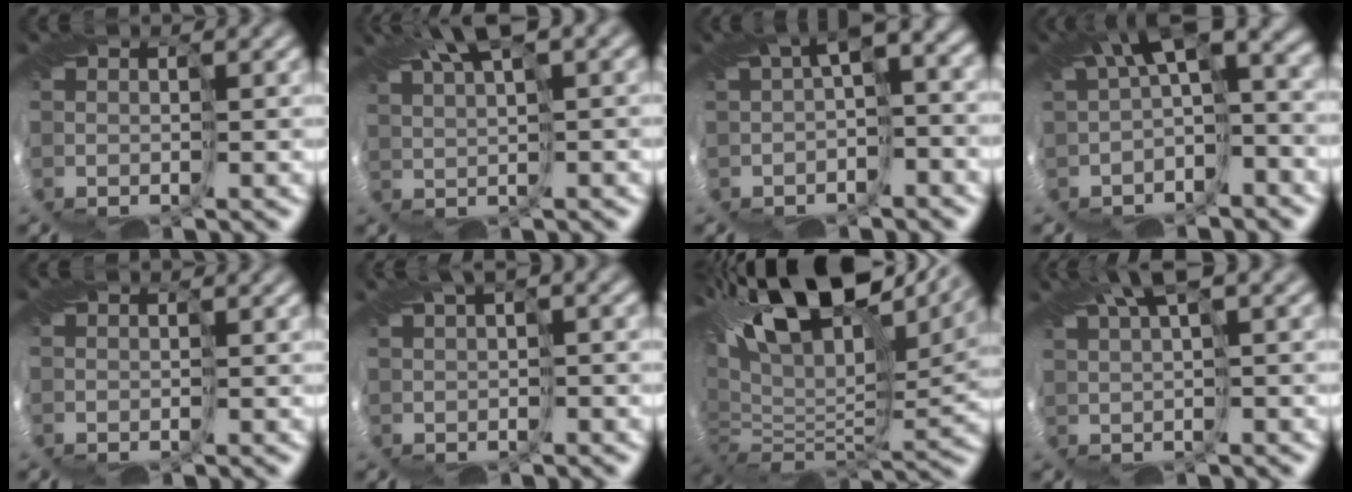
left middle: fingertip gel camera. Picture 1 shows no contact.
{"total": 6.0, "force": [3.6, 1.1, 4.8], "torque": [-0.086, 0.023, 0.068]}
{"total": 6.0, "force": [0.6, 2.5, 5.5], "torque": [-0.078, 0.012, -0.003]}
{"total": 9.9, "force": [1.7, 4.3, 8.7], "torque": [-0.136, 0.010, 0.027]}
{"total": 0.0}
{"total": 4.1, "force": [1.8, 1.5, 3.4], "torque": [-0.050, 0.018, 0.035]}
{"total": 18.5, "force": [10.1, 8.6, 12.9], "torque": [-0.245, 0.040, 0.173]}
{"total": 4.5, "force": [2.5, 0.6, 3.8], "torque": [-0.068, 0.016, 0.049]}